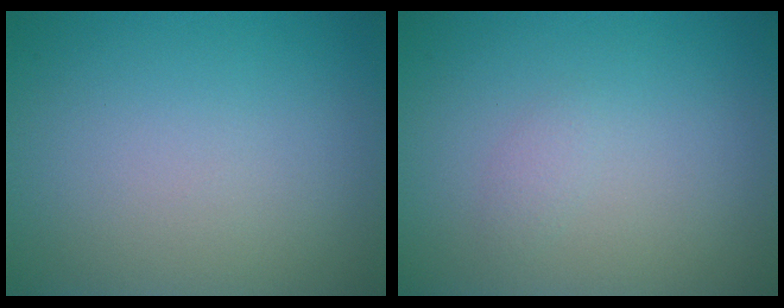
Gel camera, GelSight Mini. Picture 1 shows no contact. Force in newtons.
{"total": 0.7, "press": 0.7, "slide": 0.0}